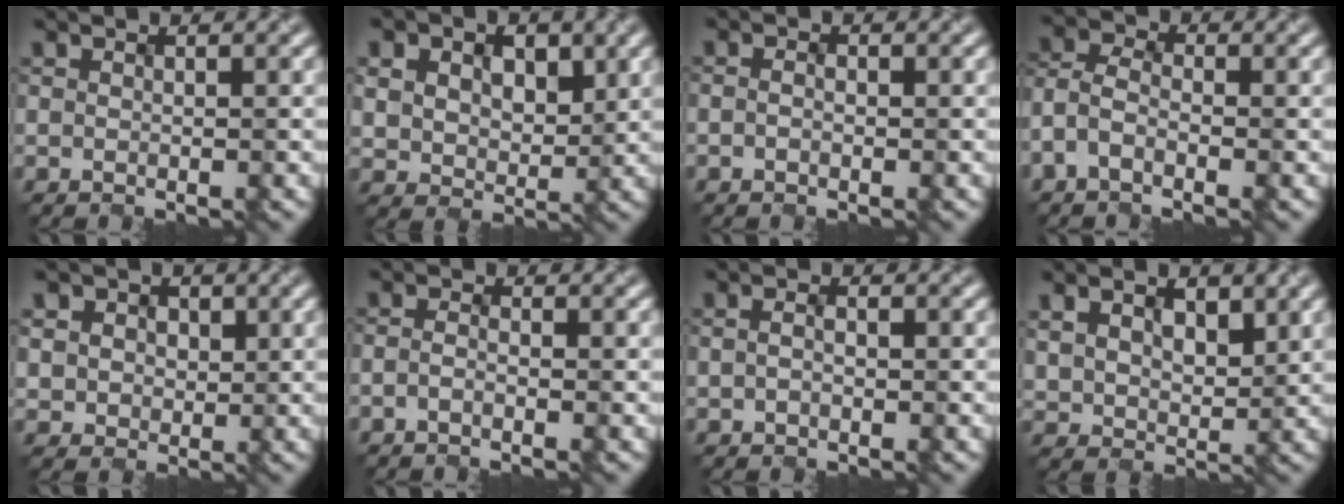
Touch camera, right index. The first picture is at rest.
{"total": 7.2, "force": [2.6, 5.4, 4.0], "torque": [-0.097, 0.014, 0.040]}
{"total": 1.5, "force": [-0.2, 1.1, 0.9], "torque": [-0.007, 0.002, -0.011]}
{"total": 3.1, "force": [-1.9, 1.7, 1.9], "torque": [-0.047, 0.008, -0.050]}
{"total": 4.4, "force": [1.5, 3.8, 1.5], "torque": [-0.054, 0.008, 0.023]}
{"total": 1.2, "force": [-1.1, 0.3, 0.6], "torque": [-0.015, 0.001, -0.027]}
{"total": 2.2, "force": [0.0, 1.6, 1.5], "torque": [-0.020, 0.005, -0.006]}
{"total": 4.4, "force": [1.6, 3.1, 2.6], "torque": [-0.062, -0.004, 0.029]}